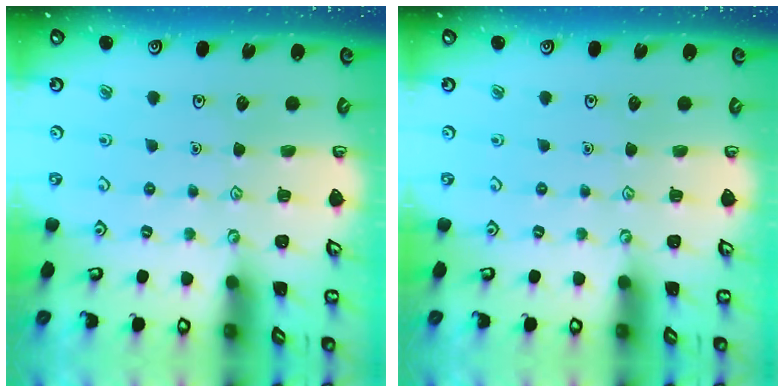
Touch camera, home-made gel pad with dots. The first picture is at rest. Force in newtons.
{"total": 0.0}